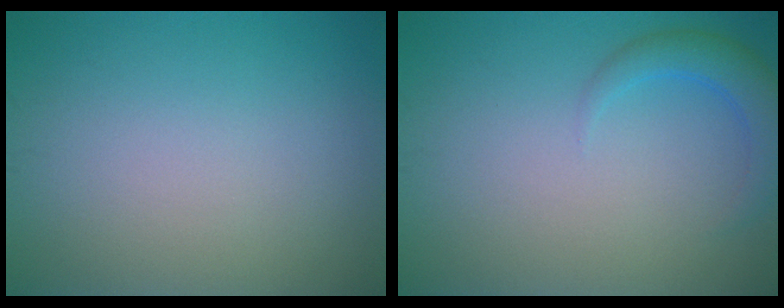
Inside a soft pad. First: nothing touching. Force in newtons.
{"total": 2.8, "press": 2.8, "slide": 0.2}